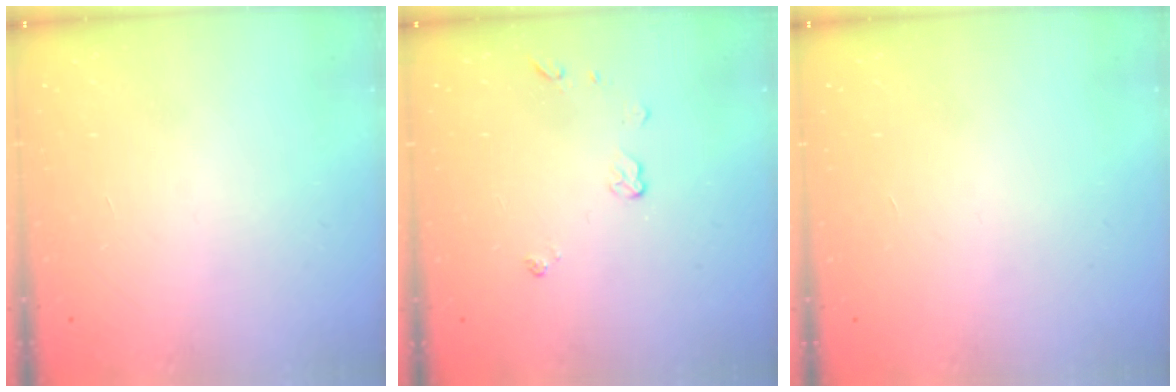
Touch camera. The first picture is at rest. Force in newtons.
{"total": 4.1, "press": 4.1, "slide": 0.6}
{"total": 0.0}